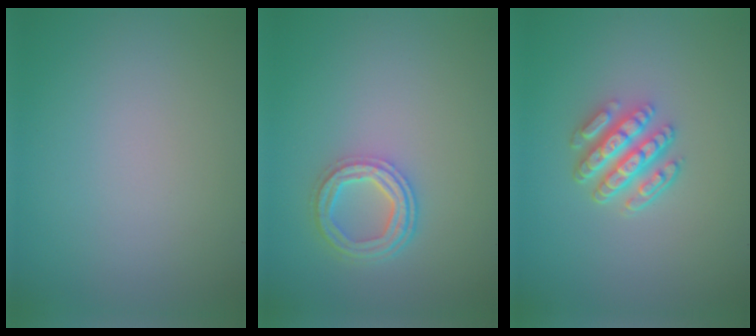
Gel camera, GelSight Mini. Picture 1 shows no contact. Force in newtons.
{"total": 3.8, "press": 2.9, "slide": 2.4}
{"total": 4.6, "press": 3.4, "slide": 3.0}